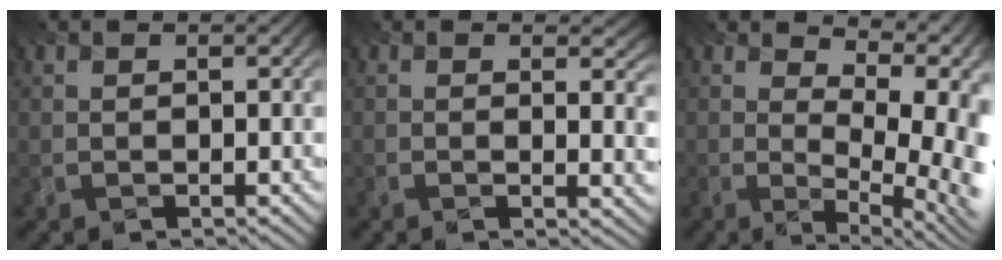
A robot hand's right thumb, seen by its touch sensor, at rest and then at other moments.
{"total": 5.1, "force": [2.9, 1.9, 3.7], "torque": [-0.056, 0.012, 0.031]}
{"total": 12.7, "force": [4.1, 5.4, 10.8], "torque": [-0.149, 0.026, 0.071]}